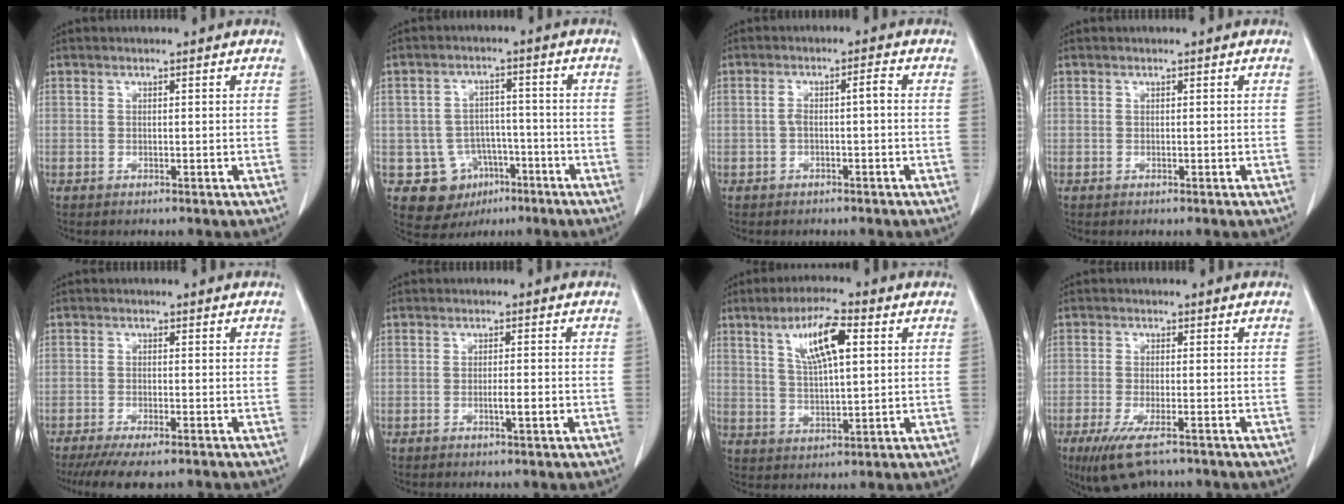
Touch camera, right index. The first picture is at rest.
{"total": 8.5, "force": [-3.5, 7.6, 1.8], "torque": [-0.026, 0.015, -0.041]}
{"total": 2.9, "force": [-0.3, 0.4, 2.8], "torque": [-0.053, 0.014, -0.004]}
{"total": 0.0}
{"total": 8.7, "force": [-6.8, 1.9, 5.1], "torque": [-0.071, -0.014, -0.104]}
{"total": 2.3, "force": [-0.7, 0.0, 2.1], "torque": [-0.038, -0.002, -0.012]}
{"total": 8.9, "force": [3.4, 1.9, 8.0], "torque": [-0.147, 0.008, 0.065]}
{"total": 7.6, "force": [-5.1, 2.0, 5.3], "torque": [-0.096, -0.020, -0.080]}